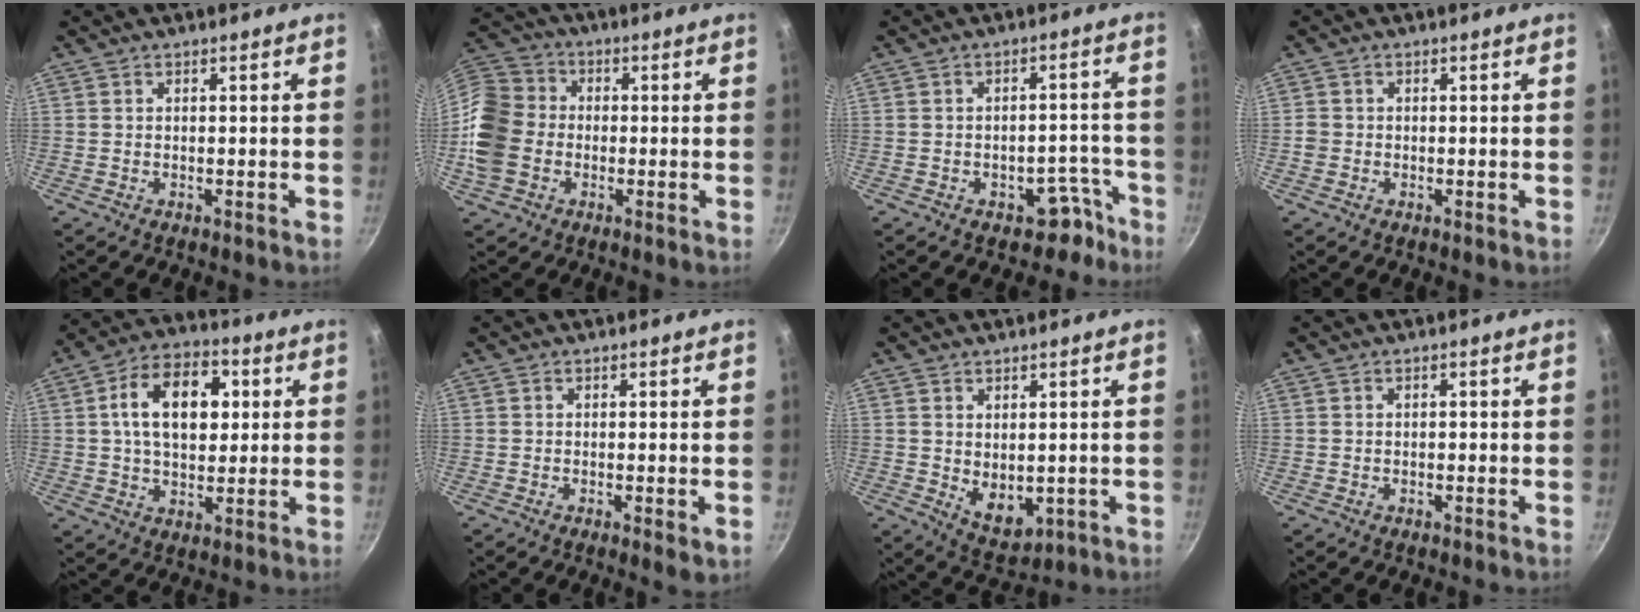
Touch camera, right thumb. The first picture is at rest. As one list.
[{"total": 14.7, "force": [-2.4, 11.9, 8.3], "torque": [-0.154, 0.030, -0.062]}, {"total": 6.0, "force": [-3.9, 4.0, 2.2], "torque": [0.027, 0.058, -0.031]}, {"total": 1.5, "force": [-0.4, 1.3, 0.5], "torque": [-0.008, 0.003, -0.009]}, {"total": 14.8, "force": [2.9, 9.5, 10.9], "torque": [-0.147, 0.012, 0.037]}, {"total": 2.2, "force": [-0.4, 0.6, 2.0], "torque": [-0.034, -0.009, -0.006]}, {"total": 6.3, "force": [0.6, 4.2, 4.7], "torque": [-0.055, -0.020, 0.027]}, {"total": 0.0}]